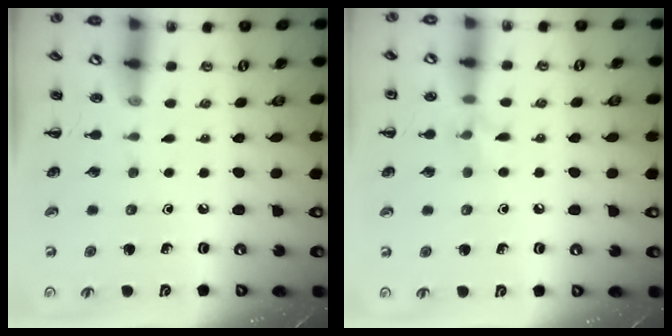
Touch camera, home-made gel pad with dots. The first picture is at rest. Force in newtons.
{"total": 6.3, "press": 6.0, "slide": 2.1}